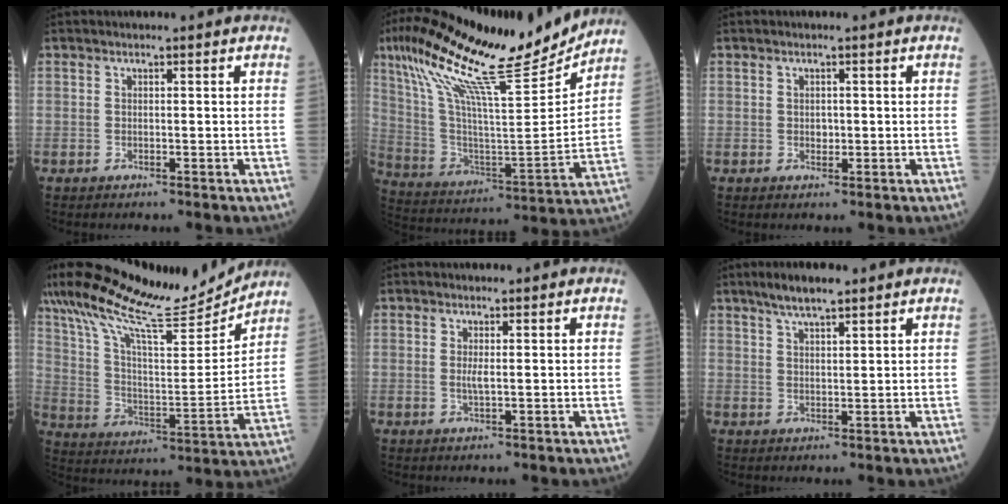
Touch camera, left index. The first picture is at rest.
{"total": 23.5, "force": [18.5, 2.2, 14.3], "torque": [-0.263, 0.002, 0.315]}
{"total": 1.0, "force": [-0.2, 0.8, 0.5], "torque": [-0.010, -0.004, -0.002]}
{"total": 20.1, "force": [18.1, 1.8, 8.6], "torque": [-0.172, -0.007, 0.296]}
{"total": 1.2, "force": [-0.1, 0.2, 1.2], "torque": [-0.030, -0.006, 0.000]}
{"total": 4.7, "force": [3.6, 0.7, 3.0], "torque": [-0.062, 0.009, 0.066]}